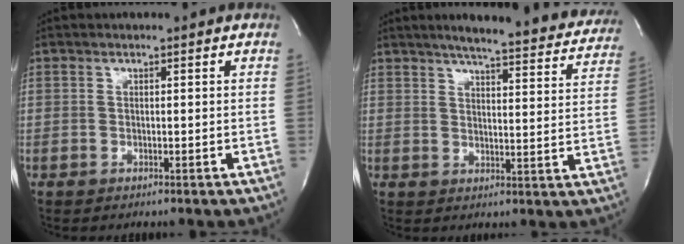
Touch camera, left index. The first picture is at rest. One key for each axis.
{"total": 22.5, "fx": 19.9, "fy": 3.2, "fz": 9.9, "tx": -0.134, "ty": -0.038, "tz": 0.231}